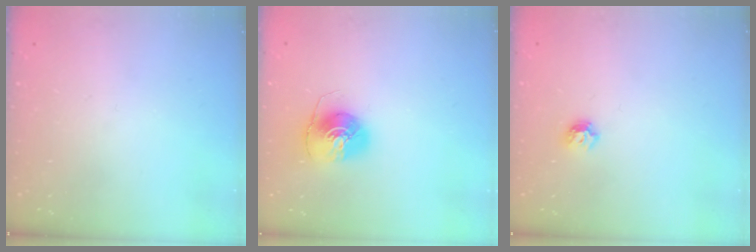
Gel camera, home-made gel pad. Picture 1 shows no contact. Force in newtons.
{"total": 8.8, "press": 8.8, "slide": 0.1}
{"total": 5.5, "press": 5.5, "slide": 0.8}